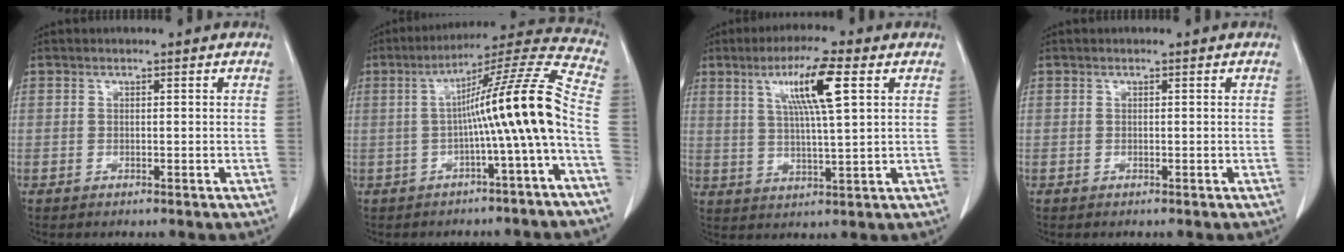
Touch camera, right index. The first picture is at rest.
{"total": 13.7, "force": [-2.3, -1.7, 13.4], "torque": [-0.192, 0.028, -0.043]}
{"total": 9.7, "force": [3.8, 0.3, 8.9], "torque": [-0.163, 0.008, 0.066]}
{"total": 0.0}